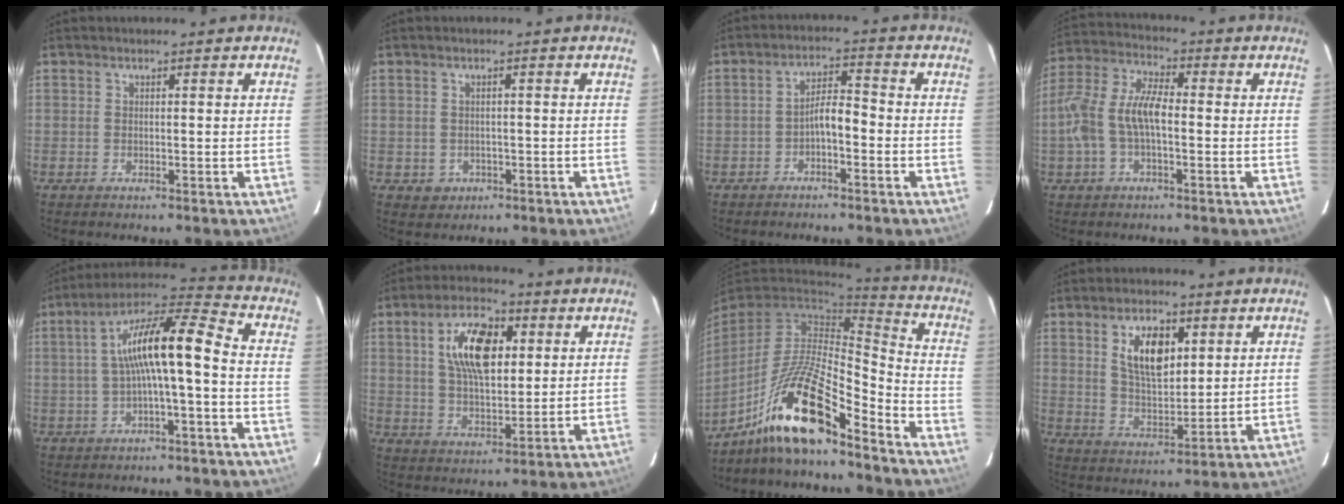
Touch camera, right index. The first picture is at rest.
{"total": 2.9, "force": [-0.8, 2.7, 0.7], "torque": [-0.019, 0.003, -0.001]}
{"total": 3.9, "force": [-2.3, 1.2, 2.9], "torque": [-0.057, 0.014, -0.037]}
{"total": 10.3, "force": [-1.6, 4.7, 9.0], "torque": [-0.200, 0.019, -0.031]}
{"total": 12.0, "force": [-0.9, 2.0, 11.8], "torque": [-0.217, 0.031, -0.018]}
{"total": 12.4, "force": [3.6, 6.0, 10.2], "torque": [-0.186, 0.019, 0.066]}
{"total": 16.1, "force": [-11.5, 3.3, 10.7], "torque": [-0.224, -0.009, -0.221]}
{"total": 9.5, "force": [3.7, 4.6, 7.4], "torque": [-0.134, 0.006, 0.073]}